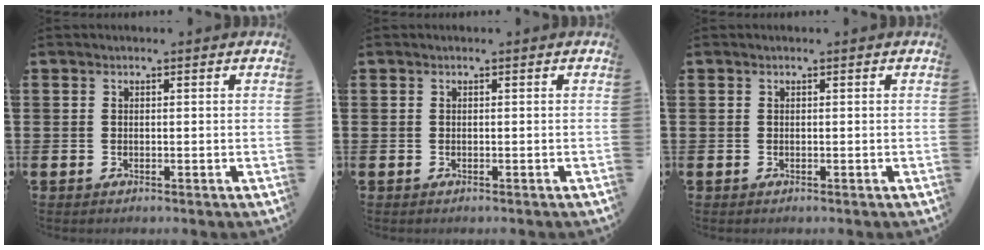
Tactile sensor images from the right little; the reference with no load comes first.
{"total": 0.0}
{"total": 0.0}